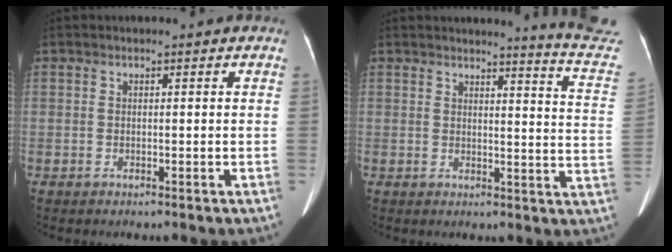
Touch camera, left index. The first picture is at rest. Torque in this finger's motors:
{"motor_torque": [0.40, -0.80, -0.04, 0.04]}